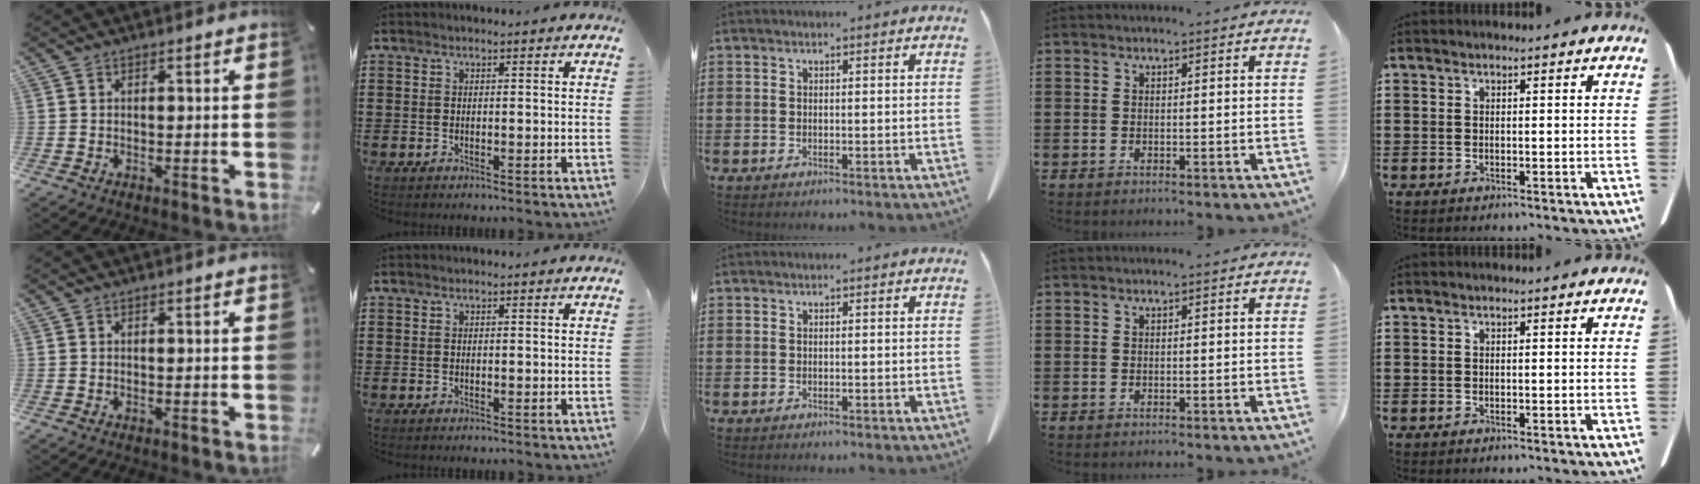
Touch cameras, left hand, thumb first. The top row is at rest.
{}